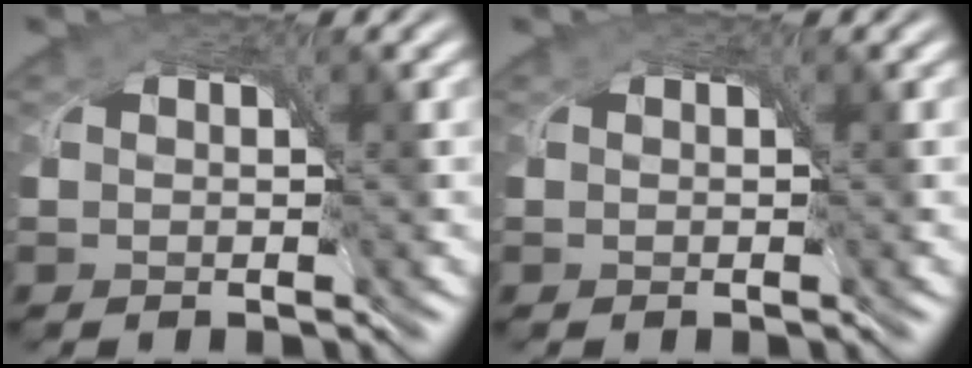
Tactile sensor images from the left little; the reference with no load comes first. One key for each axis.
{"total": 0.0}